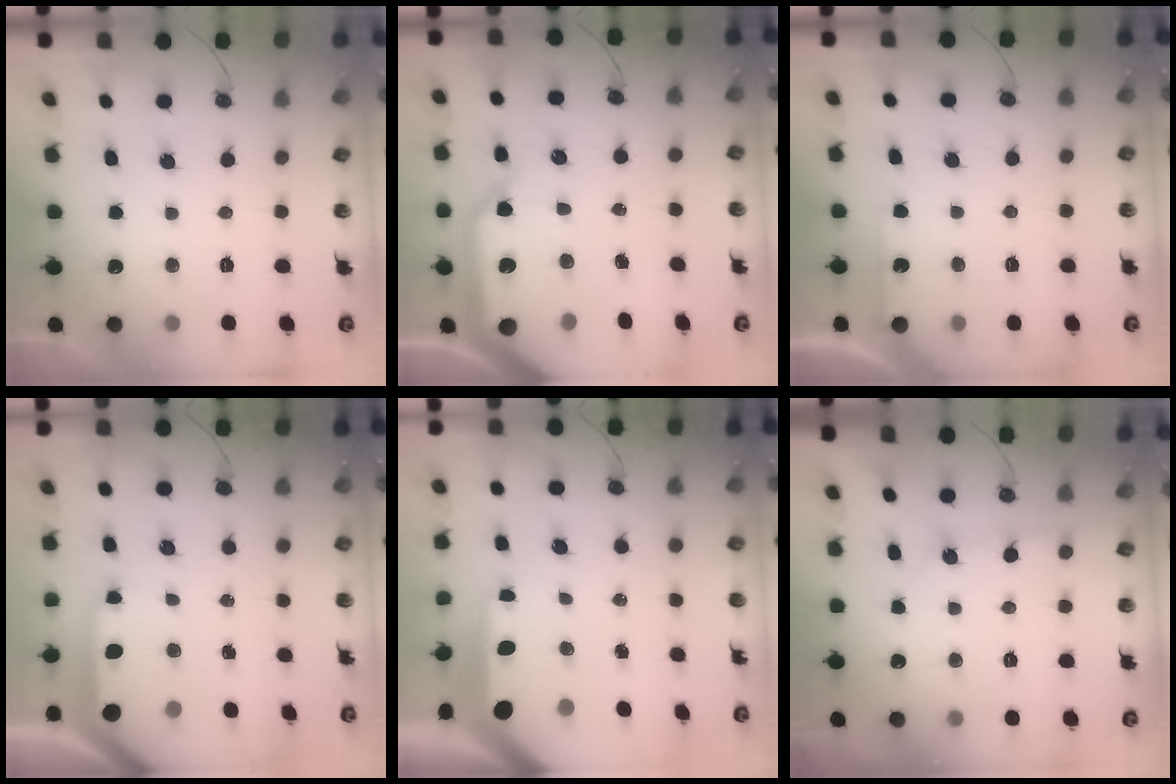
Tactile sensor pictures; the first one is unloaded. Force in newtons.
{"total": 21.5, "press": 21.3, "slide": 3.1}
{"total": 4.1, "press": 4.1, "slide": 0.3}
{"total": 10.4, "press": 10.3, "slide": 1.3}
{"total": 12.2, "press": 12.1, "slide": 1.0}
{"total": 3.7, "press": 3.6, "slide": 0.5}